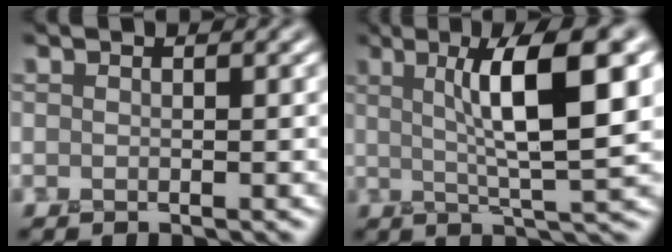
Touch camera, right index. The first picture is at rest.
{"total": 9.0, "force": [2.5, 1.7, 8.5], "torque": [-0.109, 0.013, 0.037]}